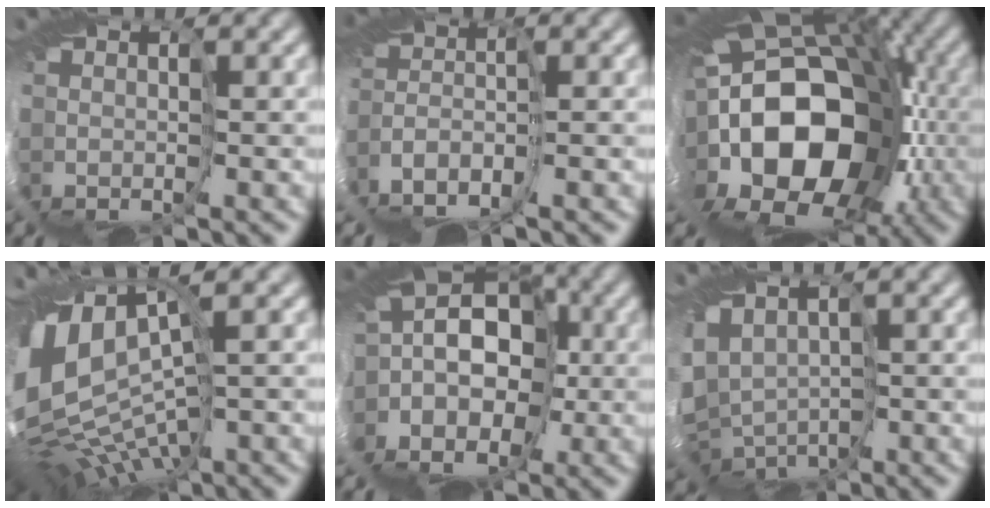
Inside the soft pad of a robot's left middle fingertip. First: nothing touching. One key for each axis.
{"total": 4.6, "fx": -4.3, "fy": -0.8, "fz": 1.3, "tx": -0.072, "ty": 0.002, "tz": -0.083}
{"total": 15.5, "fx": -3.9, "fy": 10.2, "fz": 11.0, "tx": -0.200, "ty": 0.017, "tz": -0.095}
{"total": 9.2, "fx": -0.9, "fy": 3.8, "fz": 8.3, "tx": -0.183, "ty": -0.005, "tz": 0.024}
{"total": 8.3, "fx": -2.6, "fy": 6.5, "fz": 4.4, "tx": -0.108, "ty": 0.021, "tz": -0.061}
{"total": 5.1, "fx": -2.1, "fy": 3.8, "fz": 2.8, "tx": -0.110, "ty": -0.014, "tz": -0.003}